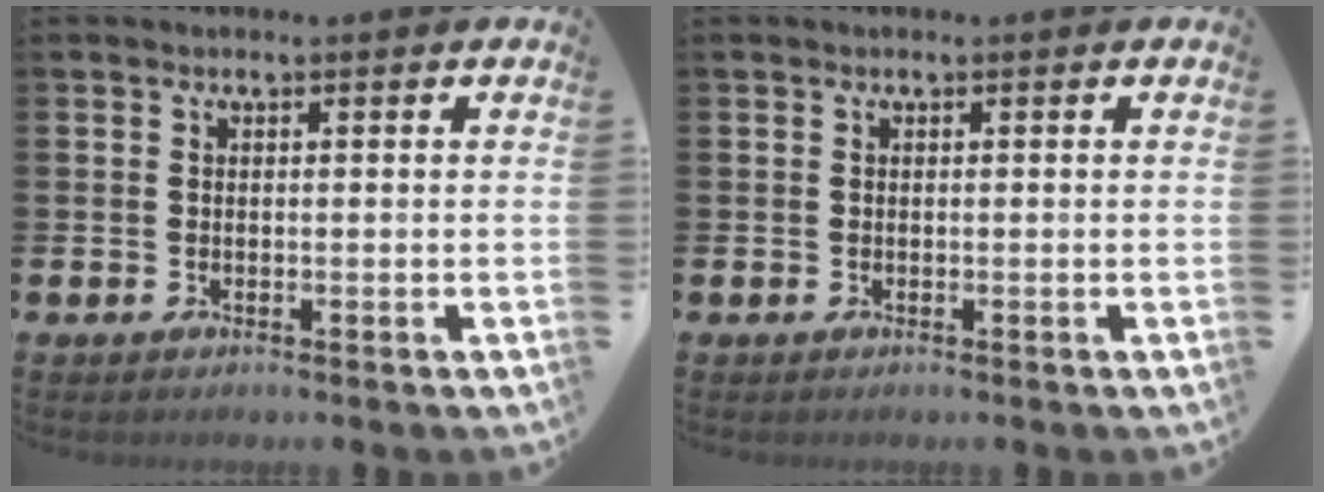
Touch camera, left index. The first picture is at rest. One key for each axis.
{"total": 0.0}